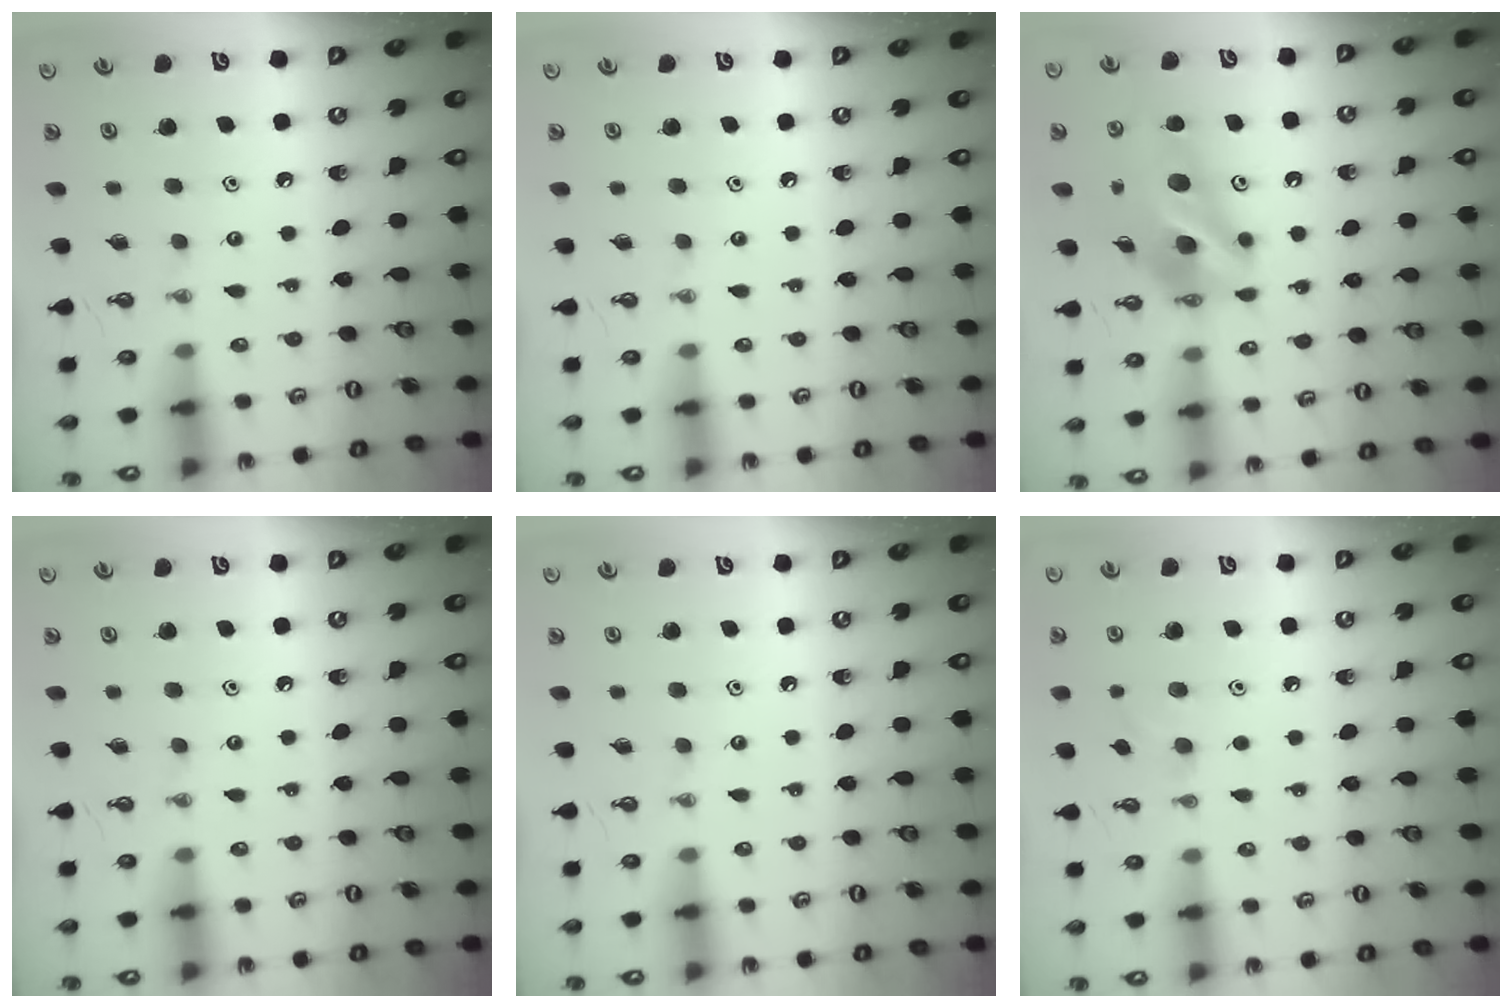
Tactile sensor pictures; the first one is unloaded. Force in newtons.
{"total": 0.0}
{"total": 11.8, "press": 11.8, "slide": 1.2}
{"total": 0.0}
{"total": 0.0}
{"total": 5.8, "press": 5.7, "slide": 1.2}